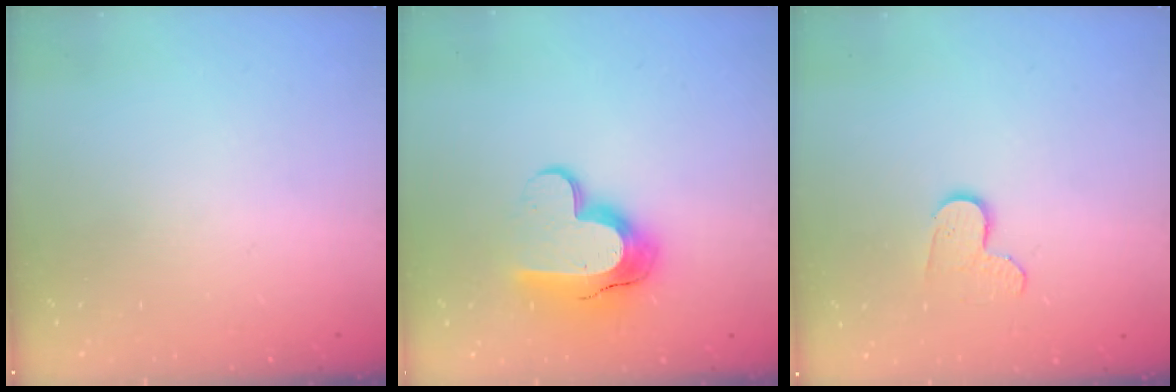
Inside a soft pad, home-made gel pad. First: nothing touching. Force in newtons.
{"total": 14.0, "press": 14.0, "slide": 1.0}
{"total": 6.3, "press": 6.3, "slide": 0.5}